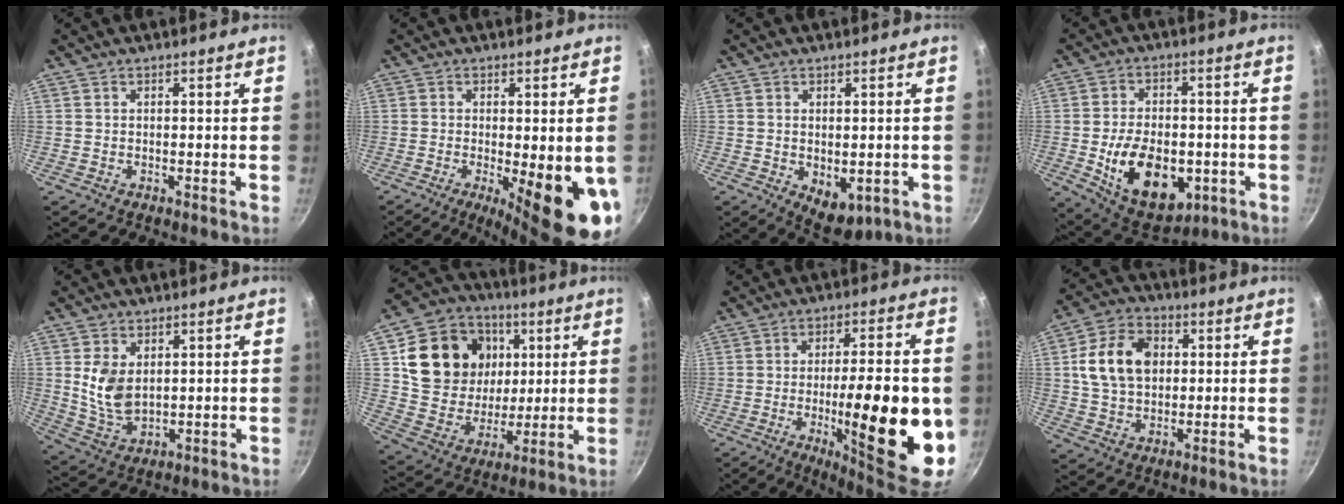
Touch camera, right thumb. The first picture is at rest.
{"total": 13.9, "force": [-3.1, 3.6, 13.1], "torque": [-0.159, -0.015, -0.033]}
{"total": 6.4, "force": [-1.1, 4.0, 4.9], "torque": [-0.051, -0.012, -0.003]}
{"total": 17.6, "force": [-4.1, 11.0, 13.1], "torque": [-0.186, 0.004, -0.048]}
{"total": 8.7, "force": [1.9, 5.6, 6.4], "torque": [-0.112, -0.023, 0.049]}
{"total": 20.2, "force": [5.8, 16.5, 10.1], "torque": [-0.161, -0.009, 0.108]}
{"total": 22.0, "force": [-4.3, 5.8, 20.8], "torque": [-0.283, 0.005, -0.055]}
{"total": 13.0, "force": [2.3, 9.5, 8.6], "torque": [-0.135, 0.009, 0.032]}